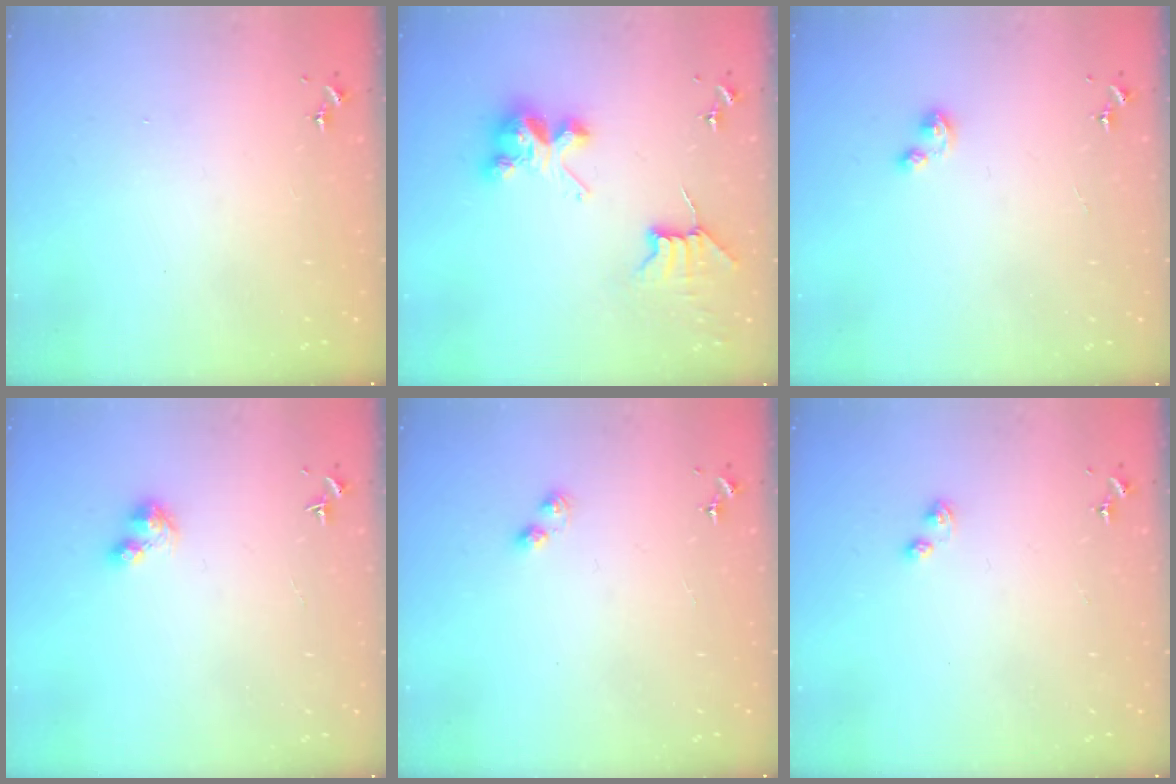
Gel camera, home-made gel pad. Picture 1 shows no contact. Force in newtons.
{"total": 8.5, "press": 8.5, "slide": 0.6}
{"total": 2.6, "press": 2.6, "slide": 0.3}
{"total": 4.4, "press": 4.4, "slide": 0.5}
{"total": 3.4, "press": 3.3, "slide": 0.5}
{"total": 4.2, "press": 4.2, "slide": 0.7}